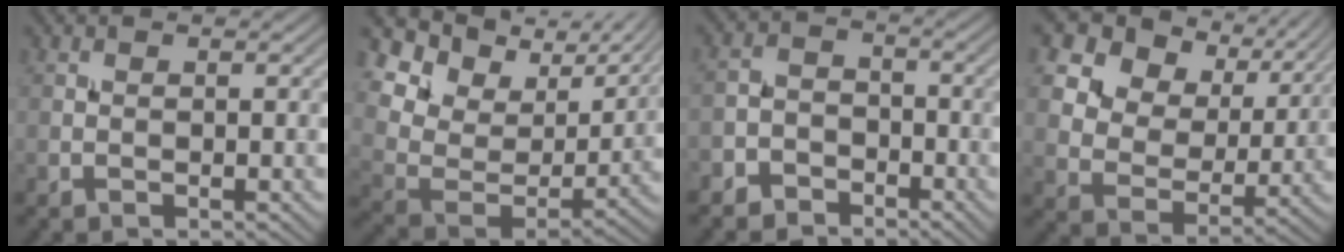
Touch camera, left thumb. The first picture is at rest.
{"total": 13.9, "force": [9.2, 7.6, 7.3], "torque": [-0.198, 0.010, 0.157]}
{"total": 4.0, "force": [-3.0, 2.6, 0.8], "torque": [-0.011, 0.008, -0.064]}
{"total": 13.9, "force": [8.1, 8.9, 6.9], "torque": [-0.173, 0.018, 0.149]}